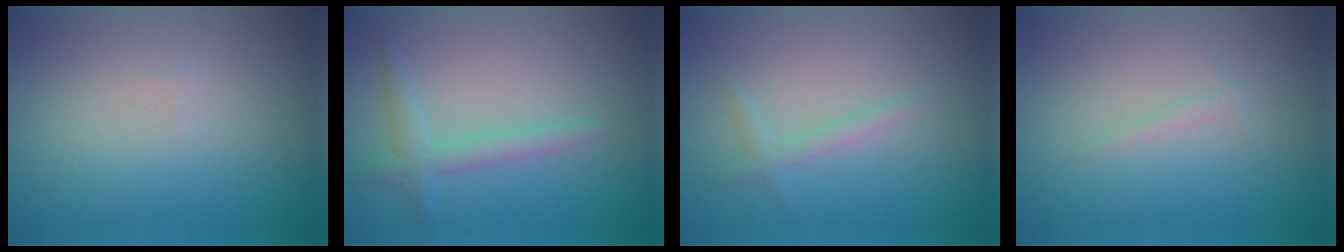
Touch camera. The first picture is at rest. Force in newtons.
{"total": 2.0, "press": 2.0, "slide": 0.1}
{"total": 1.1, "press": 1.1, "slide": 0.2}
{"total": 0.6, "press": 0.6, "slide": 0.0}